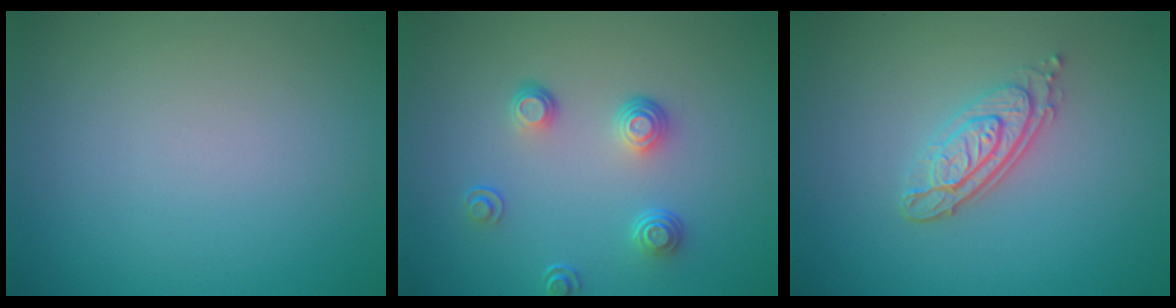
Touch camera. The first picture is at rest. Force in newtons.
{"total": 2.6, "press": 1.7, "slide": 2.0}
{"total": 3.4, "press": 2.8, "slide": 1.9}